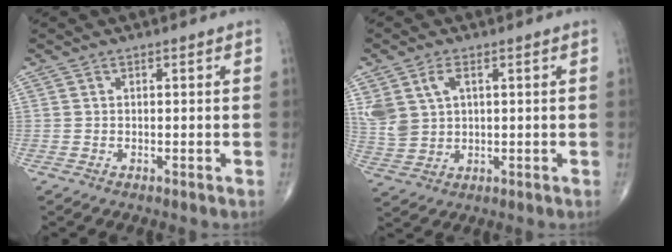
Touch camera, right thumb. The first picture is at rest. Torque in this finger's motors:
{"motor_torque": [0.00, 0.14, 0.39, 0.28, 0.04]}